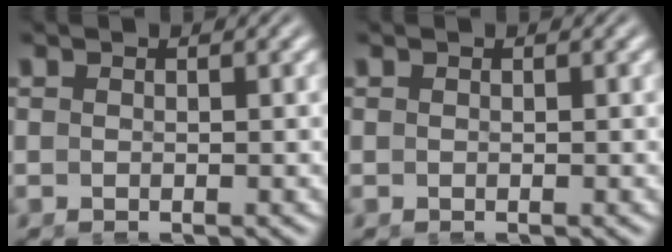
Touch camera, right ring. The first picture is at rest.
{"total": 0.0}